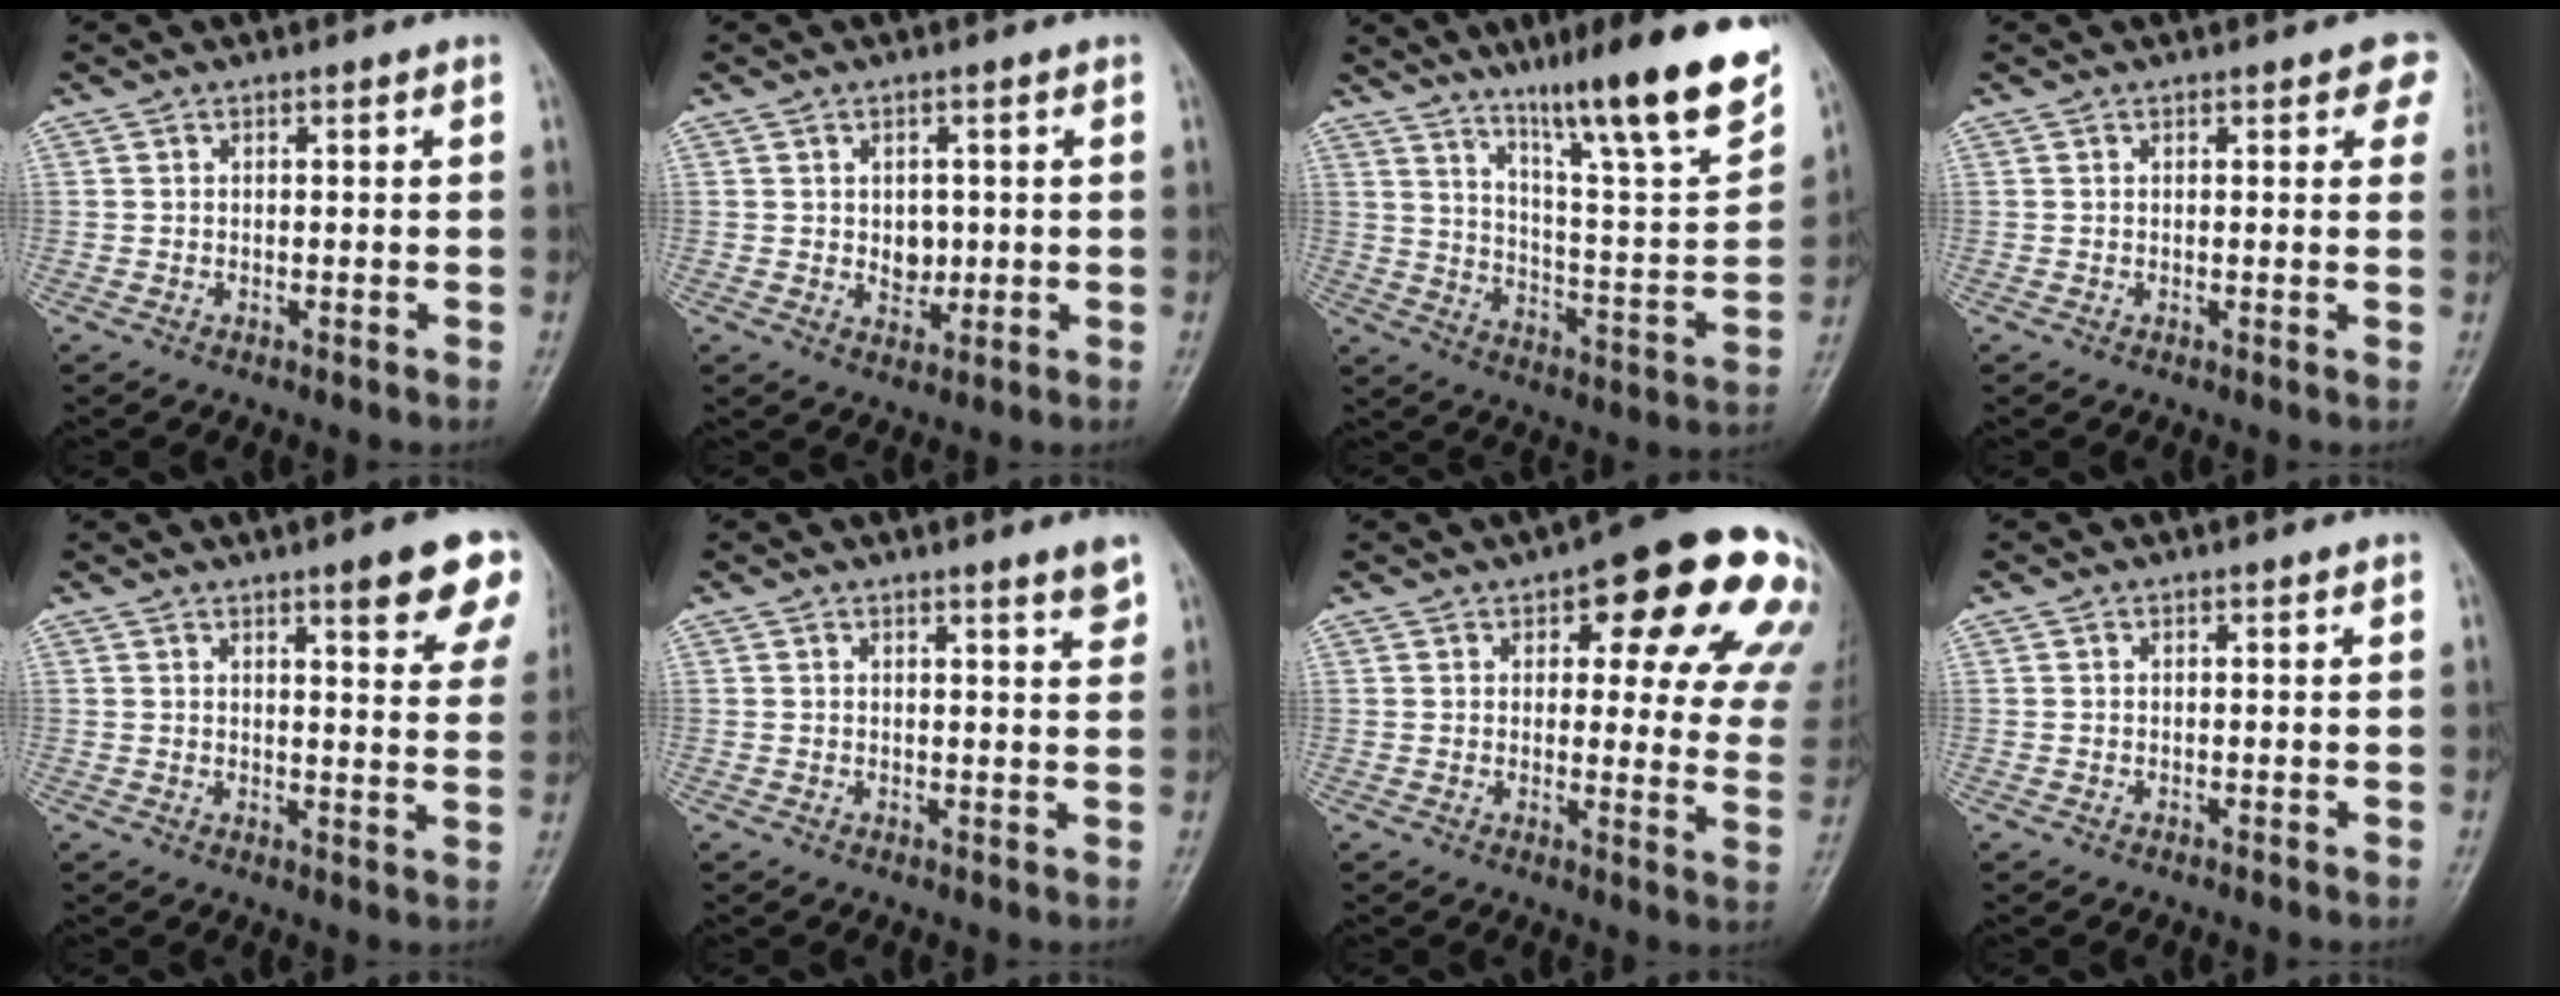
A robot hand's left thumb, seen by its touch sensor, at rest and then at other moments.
{"total": 3.7, "force": [0.3, 2.9, 2.3], "torque": [-0.016, -0.004, 0.009]}
{"total": 21.3, "force": [14.7, 2.2, 15.3], "torque": [-0.204, -0.072, 0.233]}
{"total": 4.0, "force": [2.1, 1.9, 2.8], "torque": [0.000, -0.002, 0.016]}
{"total": 11.1, "force": [6.7, 2.4, 8.5], "torque": [-0.078, -0.028, 0.076]}
{"total": 3.0, "force": [2.1, 0.1, 2.1], "torque": [-0.025, -0.016, 0.028]}
{"total": 21.0, "force": [10.5, 7.7, 16.5], "torque": [-0.157, -0.025, 0.117]}
{"total": 0.0}